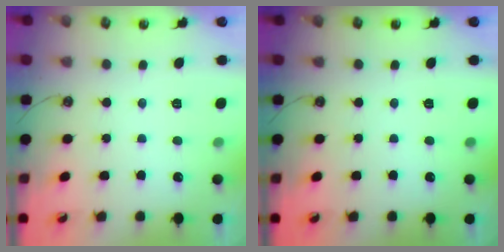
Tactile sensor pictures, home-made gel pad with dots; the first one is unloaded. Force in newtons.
{"total": 0.0}